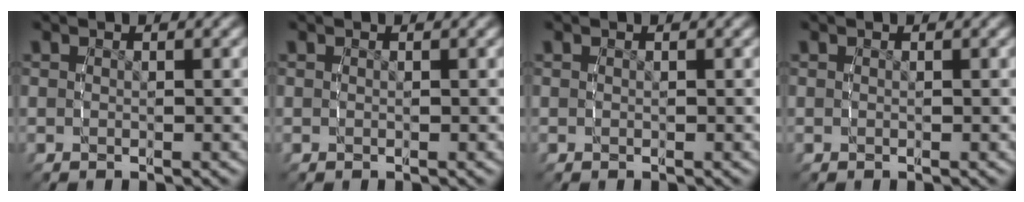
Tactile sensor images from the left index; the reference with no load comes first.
{"total": 0.0}
{"total": 0.0}
{"total": 0.0}